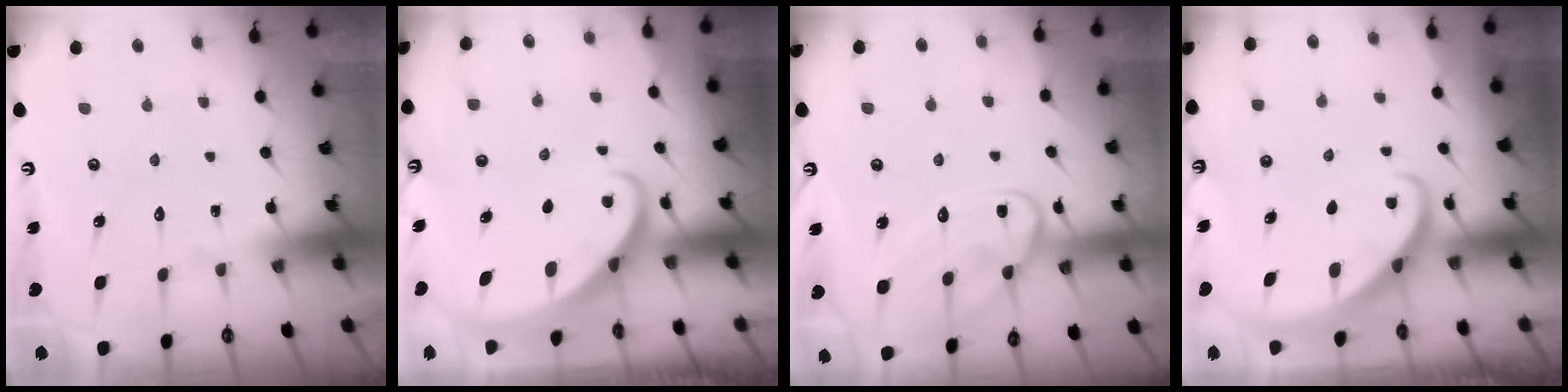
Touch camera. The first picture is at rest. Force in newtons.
{"total": 2.5, "press": 2.5, "slide": 0.3}
{"total": 12.9, "press": 12.9, "slide": 0.9}
{"total": 2.7, "press": 2.7, "slide": 0.2}